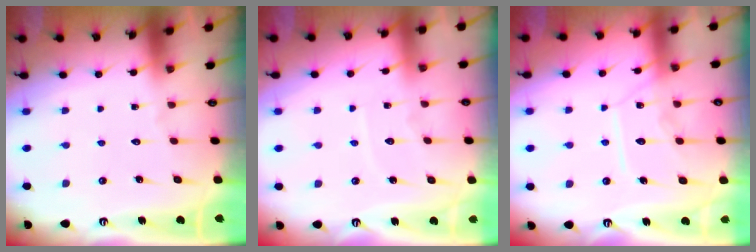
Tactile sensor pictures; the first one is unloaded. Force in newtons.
{"total": 4.9, "press": 4.9, "slide": 0.5}
{"total": 11.2, "press": 11.2, "slide": 1.1}